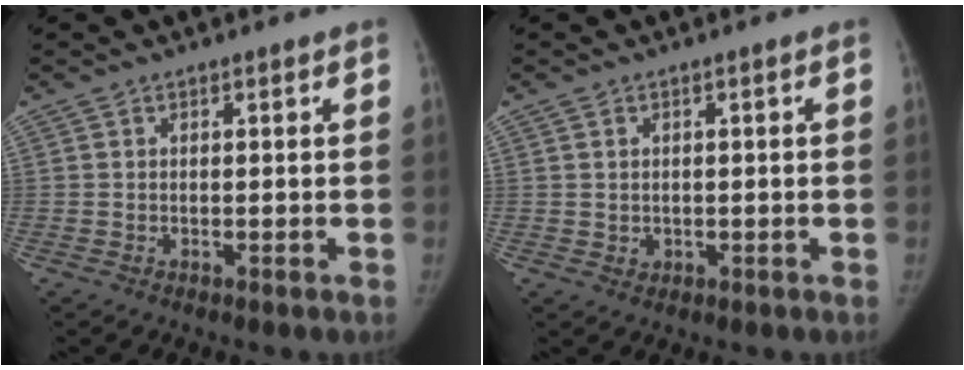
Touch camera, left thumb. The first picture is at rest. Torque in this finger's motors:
{"motor_torque": [0.00, 0.00, 0.27, -0.22, 0.00]}